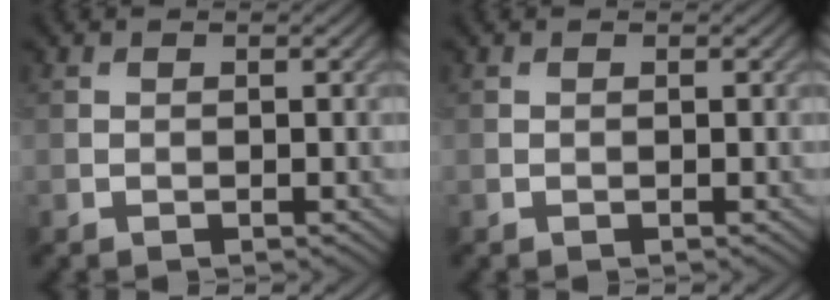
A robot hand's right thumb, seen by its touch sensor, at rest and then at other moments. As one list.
[{"total": 0.0}]